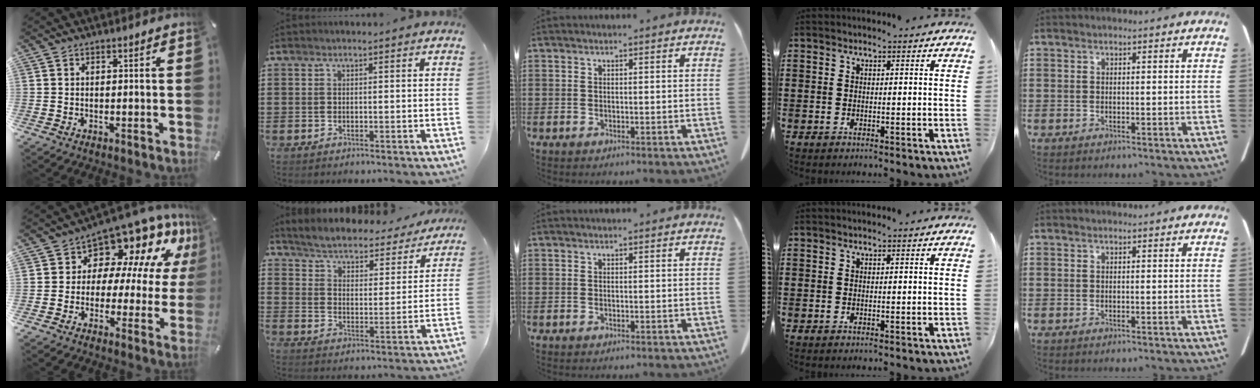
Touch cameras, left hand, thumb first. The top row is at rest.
{"thumb": {"total": 12.1, "force": [8.8, 6.9, 4.7], "torque": [-0.075, -0.086, 0.153]}, "index": {"total": 4.0, "force": [4.0, -0.2, 0.1], "torque": [-0.027, -0.039, 0.063]}}